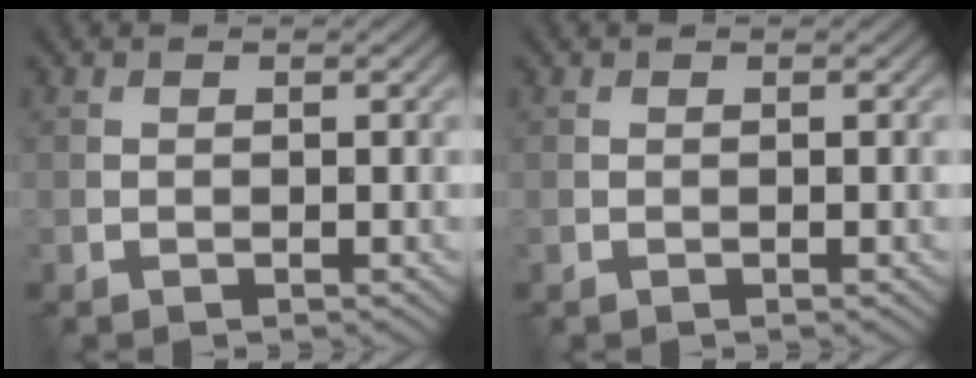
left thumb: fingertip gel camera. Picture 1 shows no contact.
{"total": 0.0}